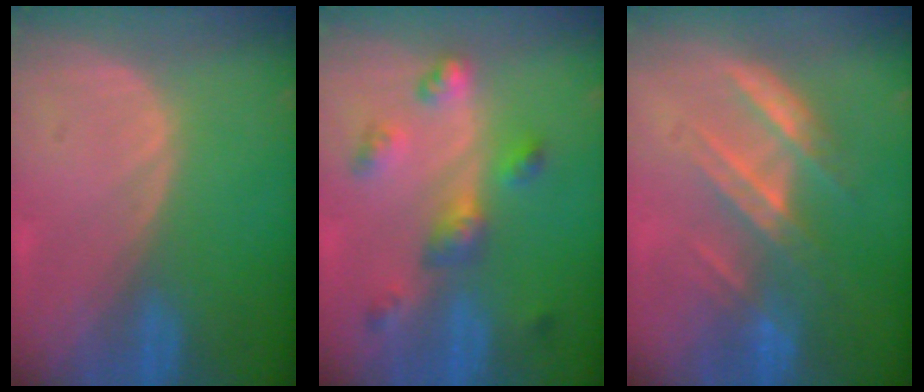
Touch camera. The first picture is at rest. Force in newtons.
{"total": 6.1, "press": 5.9, "slide": 1.7}
{"total": 7.3, "press": 6.6, "slide": 3.2}